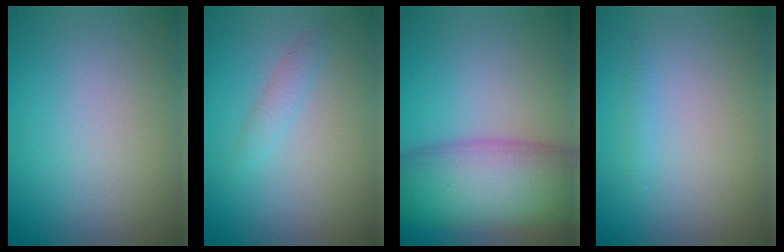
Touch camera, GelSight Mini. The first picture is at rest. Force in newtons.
{"total": 1.3, "press": 1.3, "slide": 0.0}
{"total": 10.8, "press": 10.8, "slide": 0.4}
{"total": 0.5, "press": 0.5, "slide": 0.0}